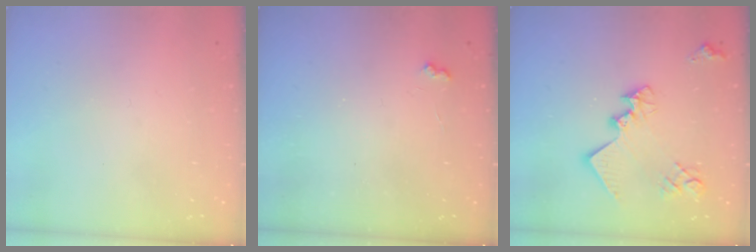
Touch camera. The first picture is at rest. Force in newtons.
{"total": 3.5, "press": 3.5, "slide": 0.6}
{"total": 16.8, "press": 16.8, "slide": 0.5}